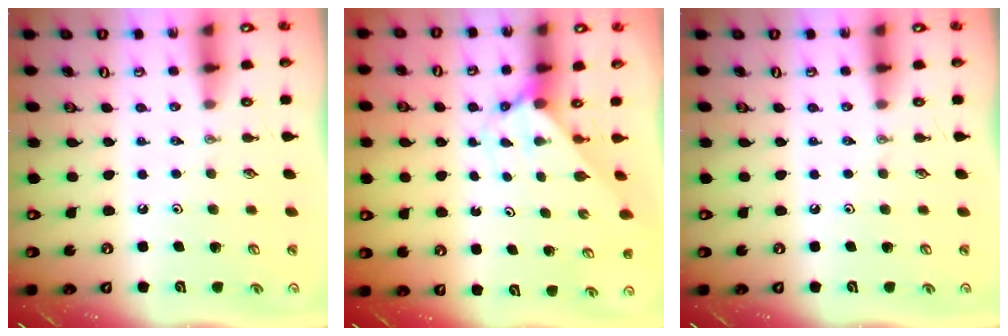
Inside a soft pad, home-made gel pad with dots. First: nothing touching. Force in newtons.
{"total": 2.0, "press": 2.0, "slide": 0.2}
{"total": 0.0}